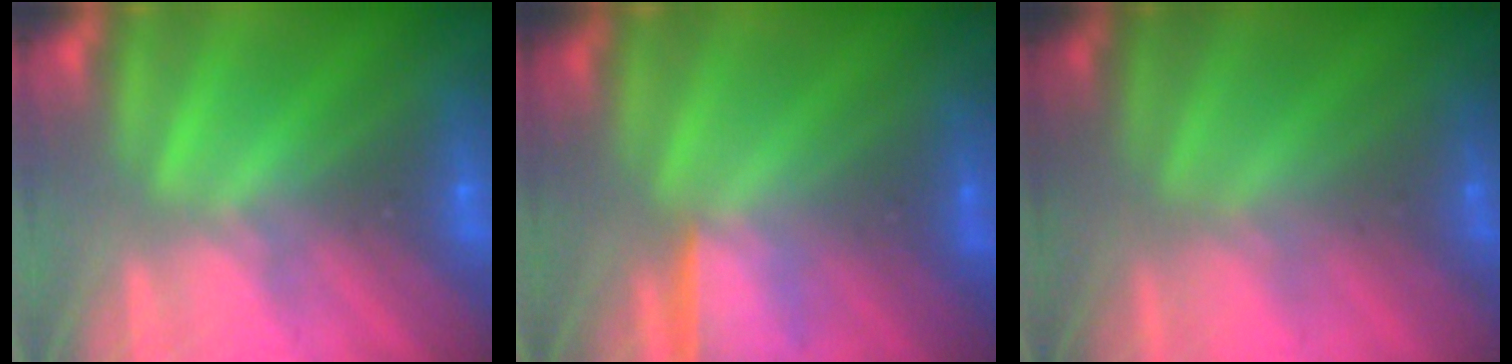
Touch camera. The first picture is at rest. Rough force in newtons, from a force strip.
{"total": 1.3}
{"total": 1.5}